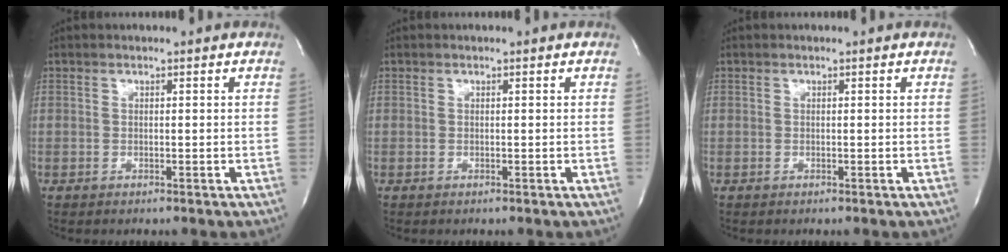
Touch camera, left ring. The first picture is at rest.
{"total": 0.0}
{"total": 0.0}